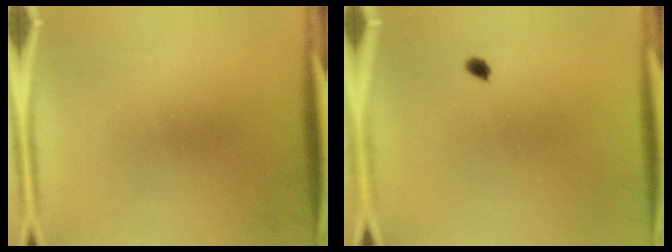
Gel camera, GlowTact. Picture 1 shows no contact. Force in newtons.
{"total": 1.1}